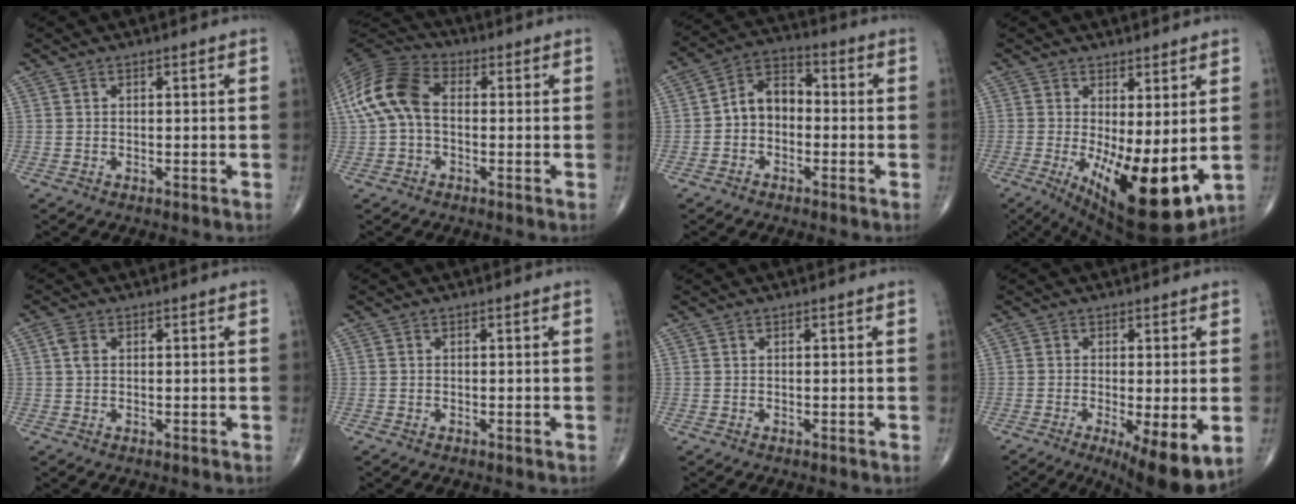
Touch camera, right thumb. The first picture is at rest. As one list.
[{"total": 12.5, "force": [0.5, 8.1, 9.5], "torque": [-0.198, 0.033, -0.002]}, {"total": 7.7, "force": [-1.0, 5.6, 5.2], "torque": [-0.068, 0.032, -0.035]}, {"total": 15.6, "force": [-1.9, 5.7, 14.4], "torque": [-0.223, -0.038, -0.008]}, {"total": 3.4, "force": [0.9, 2.0, 2.5], "torque": [-0.060, 0.008, 0.019]}, {"total": 0.0}, {"total": 0.0}, {"total": 10.7, "force": [-3.4, 3.0, 9.7], "torque": [-0.149, -0.021, -0.047]}]